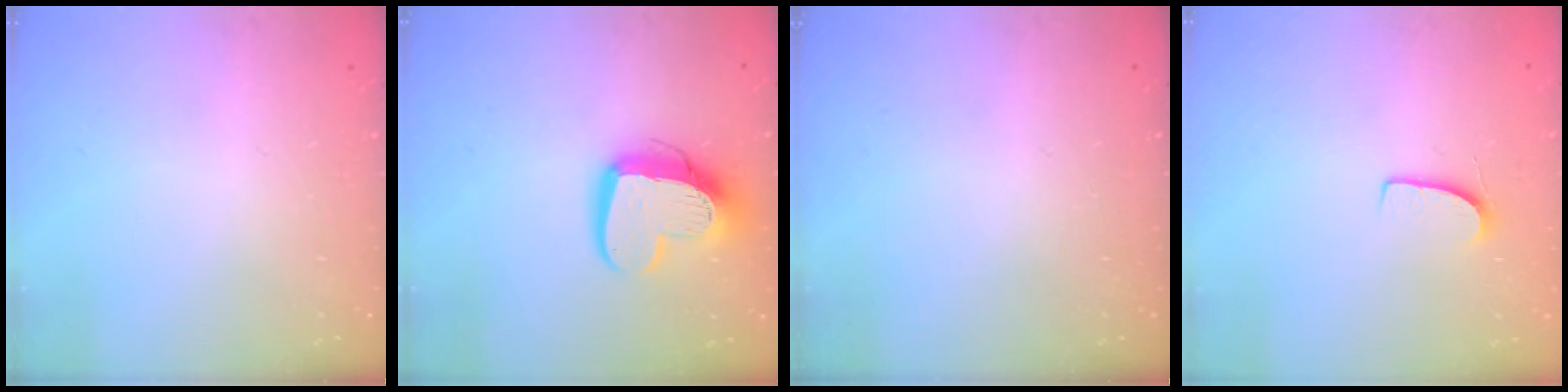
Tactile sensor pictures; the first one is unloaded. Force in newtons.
{"total": 14.9, "press": 14.8, "slide": 1.5}
{"total": 0.0}
{"total": 7.1, "press": 7.1, "slide": 0.5}